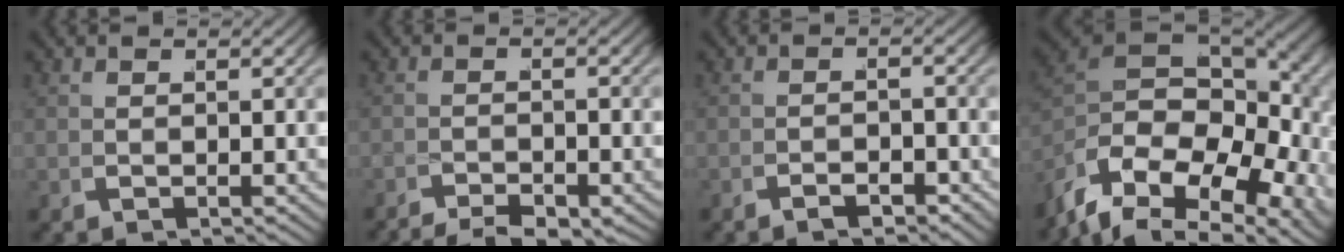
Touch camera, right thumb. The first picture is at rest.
{"total": 3.5, "force": [-3.2, 0.8, 1.3], "torque": [-0.009, -0.005, -0.061]}
{"total": 1.9, "force": [-1.8, 0.3, 0.4], "torque": [-0.003, -0.002, -0.037]}
{"total": 20.8, "force": [-1.7, 14.8, 14.4], "torque": [-0.305, -0.044, -0.015]}